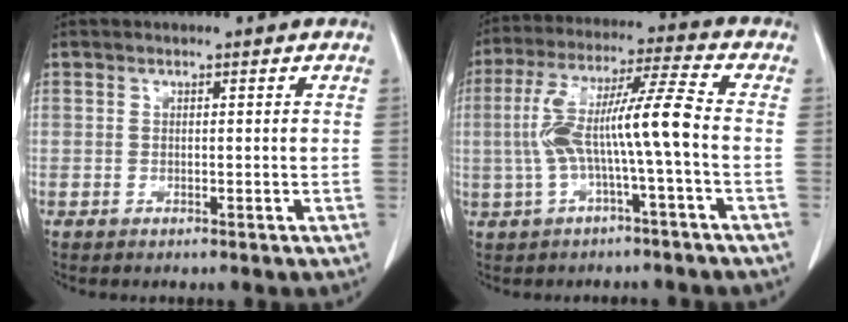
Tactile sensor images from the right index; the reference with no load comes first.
{"total": 10.6, "force": [-1.4, -0.3, 10.5], "torque": [-0.206, 0.031, -0.025]}